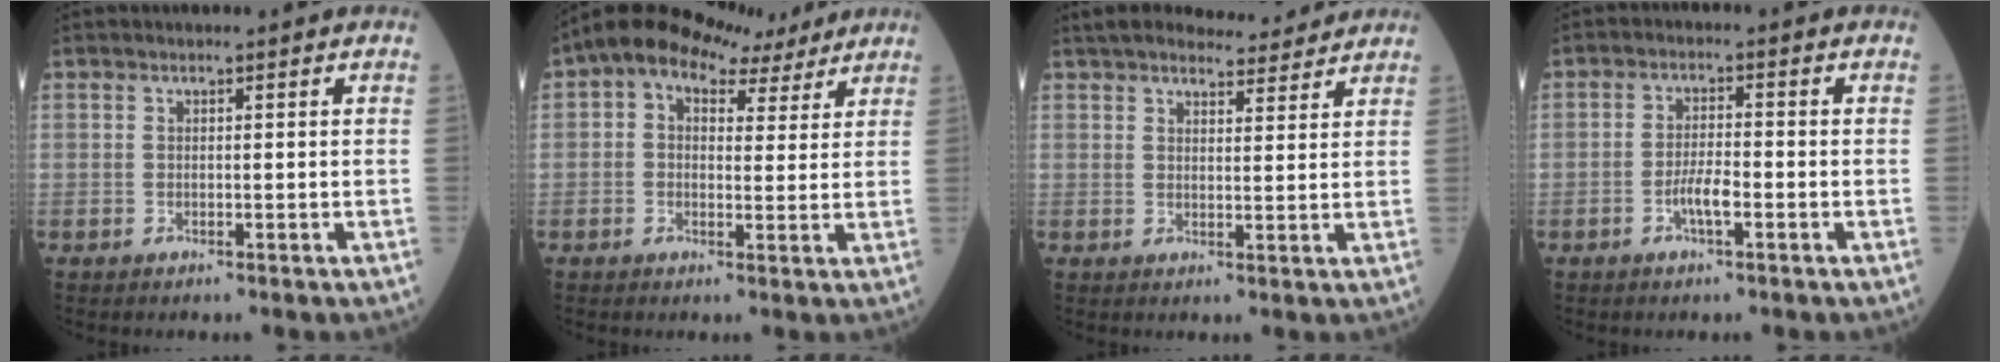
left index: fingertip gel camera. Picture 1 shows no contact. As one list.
[{"total": 9.0, "force": [5.9, 4.9, 4.7], "torque": [-0.077, 0.042, 0.088]}, {"total": 8.2, "force": [7.7, 1.8, 2.3], "torque": [-0.032, 0.011, 0.102]}, {"total": 3.7, "force": [-1.7, 0.7, 3.2], "torque": [-0.063, 0.000, -0.035]}]